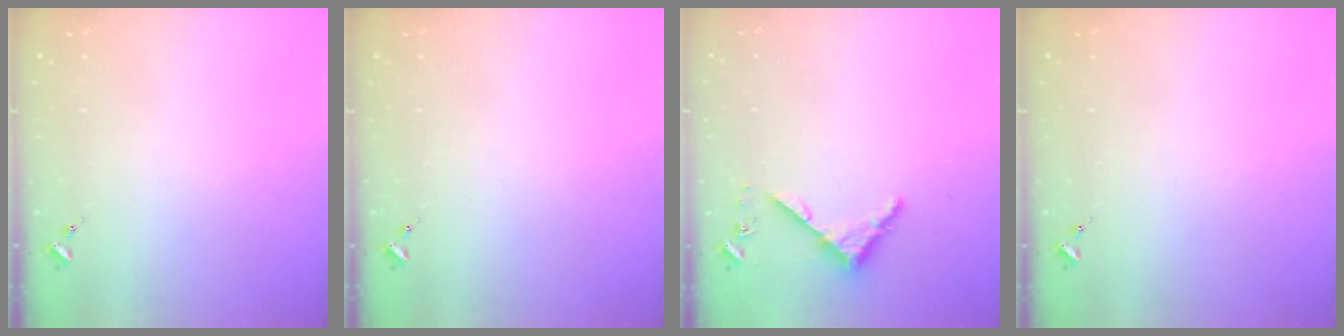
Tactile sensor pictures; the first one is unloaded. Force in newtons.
{"total": 0.0}
{"total": 4.3, "press": 4.3, "slide": 0.4}
{"total": 0.0}